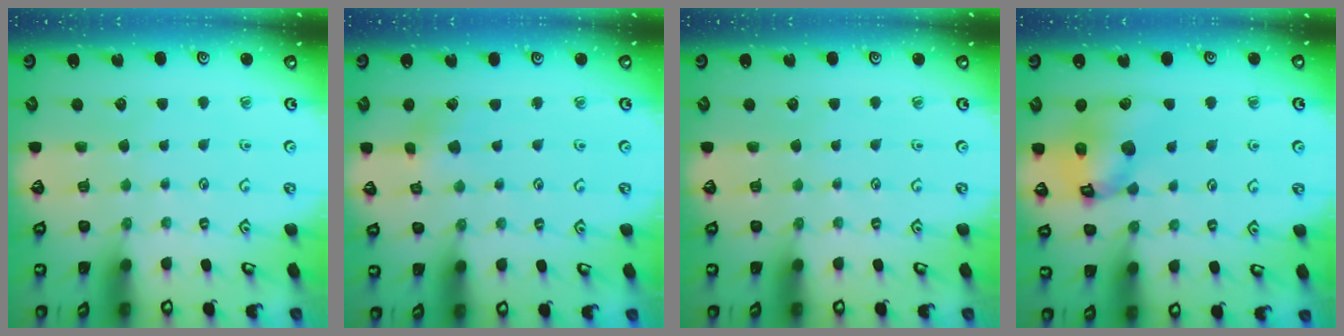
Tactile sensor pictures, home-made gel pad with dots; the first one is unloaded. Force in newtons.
{"total": 2.4, "press": 2.4, "slide": 0.2}
{"total": 0.0}
{"total": 14.1, "press": 14.0, "slide": 1.8}